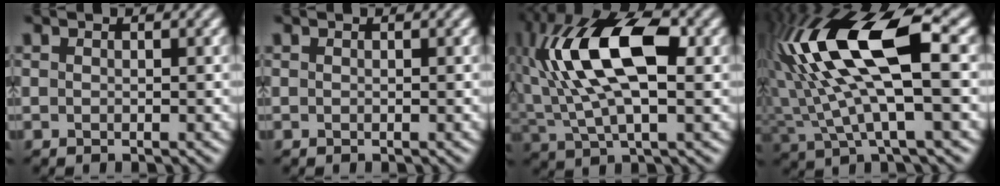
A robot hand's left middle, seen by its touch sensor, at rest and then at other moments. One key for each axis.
{"total": 0.0}
{"total": 11.6, "fx": 2.6, "fy": 5.1, "fz": 10.1, "tx": -0.188, "ty": 0.024, "tz": 0.037}
{"total": 12.6, "fx": 3.1, "fy": 4.6, "fz": 11.3, "tx": -0.237, "ty": 0.015, "tz": 0.053}